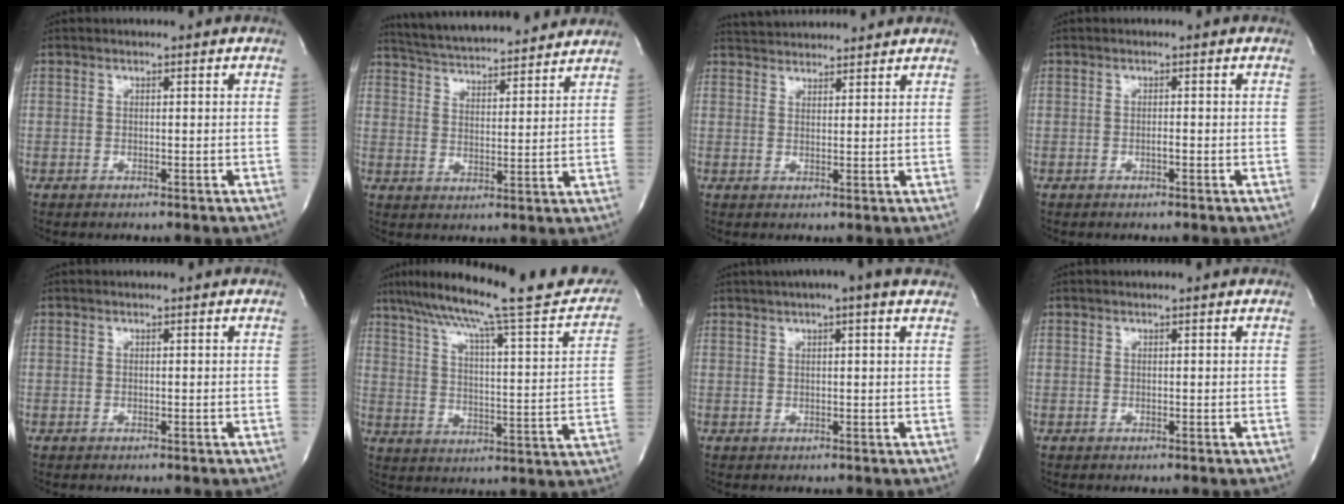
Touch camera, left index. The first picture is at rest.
{"total": 17.8, "force": [16.5, 2.2, 6.3], "torque": [-0.109, 0.025, 0.240]}
{"total": 7.2, "force": [7.0, 0.9, 1.3], "torque": [-0.028, 0.027, 0.104]}
{"total": 0.6, "force": [-0.4, 0.0, 0.5], "torque": [-0.009, 0.000, -0.007]}
{"total": 0.0}
{"total": 25.2, "force": [21.2, 2.2, 13.4], "torque": [-0.209, -0.016, 0.281]}
{"total": 7.4, "force": [5.3, 0.6, 5.1], "torque": [-0.083, 0.030, 0.065]}
{"total": 0.0}